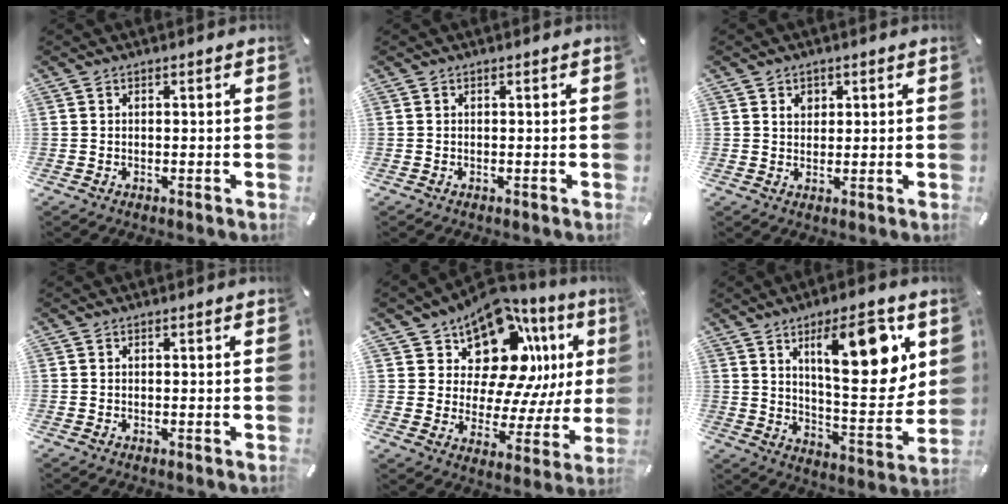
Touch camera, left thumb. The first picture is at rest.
{"total": 0.0}
{"total": 2.3, "force": [1.0, 2.0, 0.6], "torque": [0.001, -0.003, 0.014]}
{"total": 0.0}
{"total": 16.8, "force": [10.4, 10.2, 8.4], "torque": [-0.123, -0.092, 0.181]}
{"total": 18.9, "force": [8.6, 7.3, 15.2], "torque": [-0.195, -0.040, 0.126]}